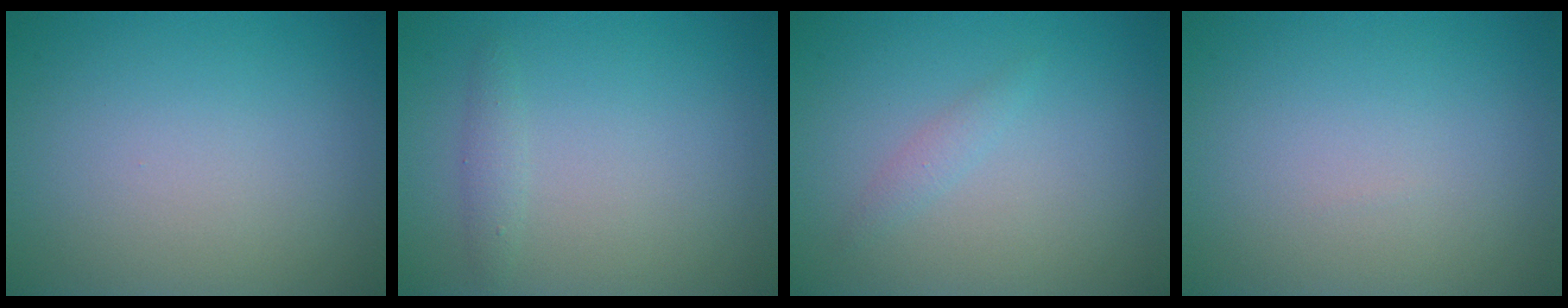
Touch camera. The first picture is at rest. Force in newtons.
{"total": 1.1, "press": 1.1, "slide": 0.0}
{"total": 0.9, "press": 0.9, "slide": 0.0}
{"total": 0.0}